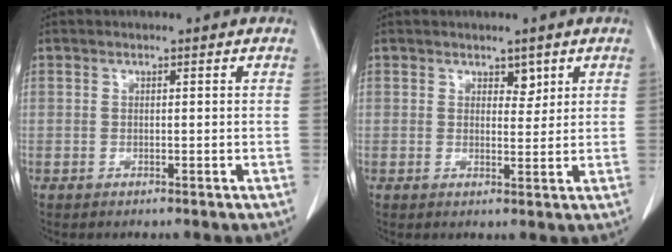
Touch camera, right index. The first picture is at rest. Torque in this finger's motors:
{"motor_torque": [-0.06, 0.16, -0.02, -0.01]}